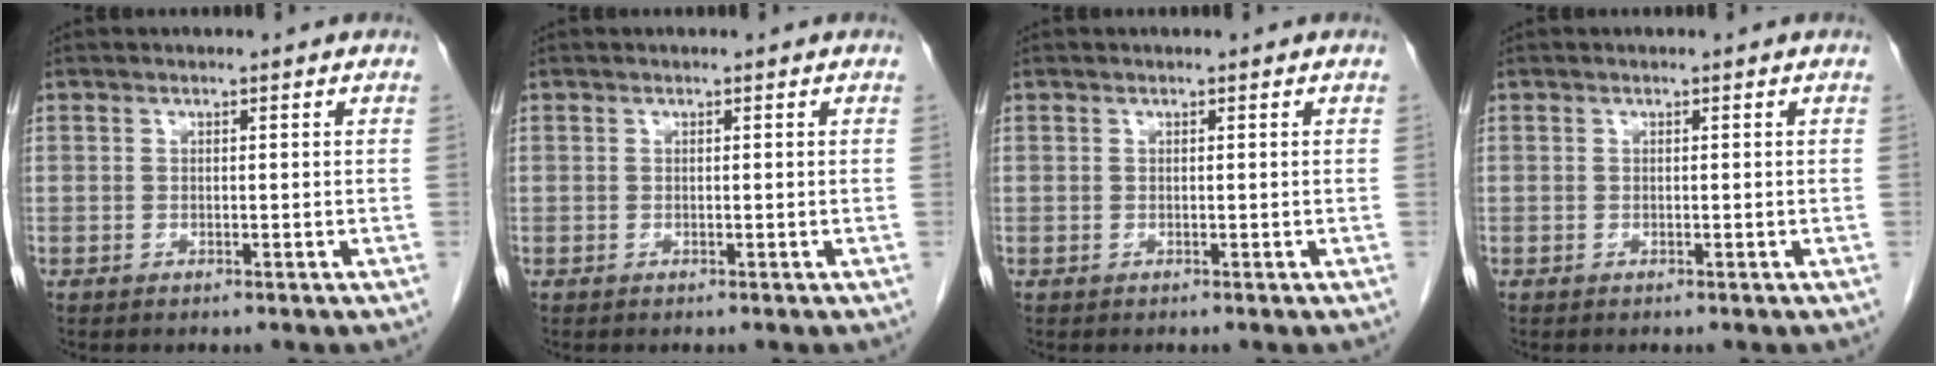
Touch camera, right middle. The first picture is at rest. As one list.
[{"total": 0.0}, {"total": 0.0}, {"total": 0.0}]